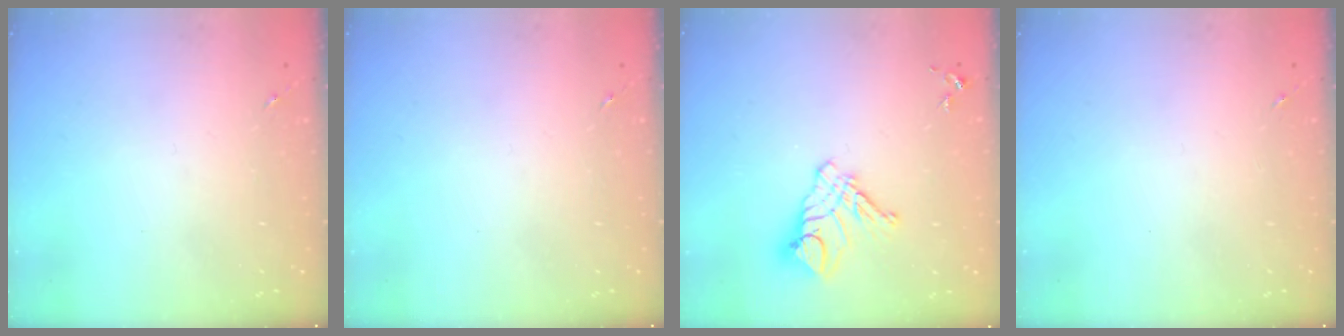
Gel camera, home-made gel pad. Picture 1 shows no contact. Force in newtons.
{"total": 0.0}
{"total": 11.6, "press": 11.5, "slide": 1.1}
{"total": 0.0}